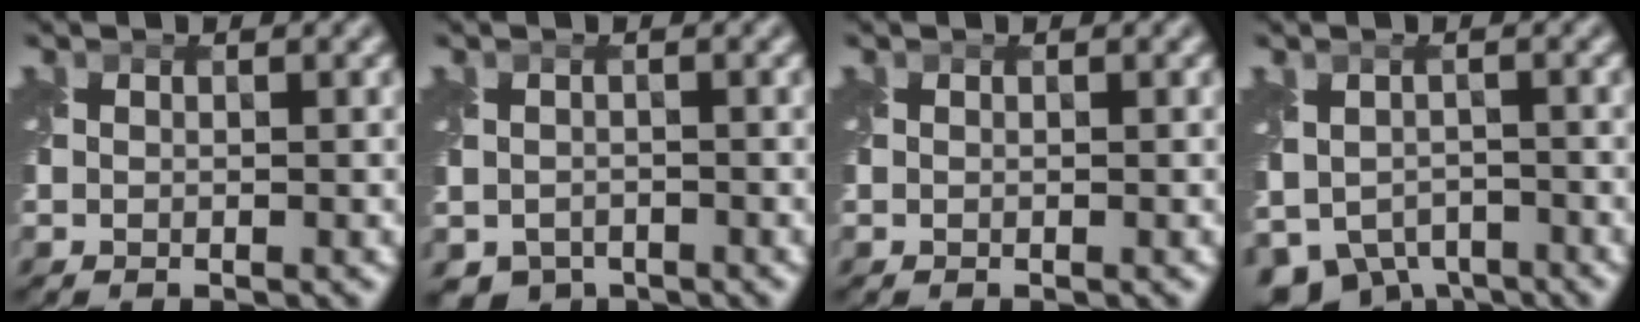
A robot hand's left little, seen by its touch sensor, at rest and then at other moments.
{"total": 2.3, "force": [-1.7, 1.5, 0.5], "torque": [-0.008, -0.017, -0.032]}
{"total": 0.0}
{"total": 6.1, "force": [-3.5, 4.2, 2.8], "torque": [-0.054, -0.027, -0.056]}